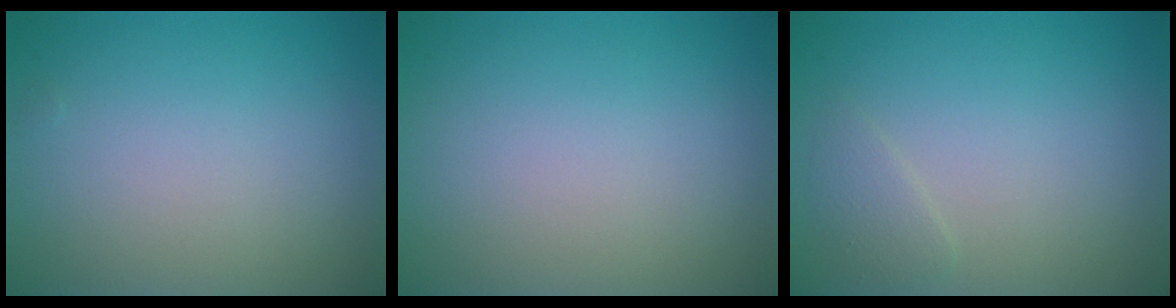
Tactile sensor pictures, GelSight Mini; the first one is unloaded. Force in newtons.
{"total": 0.0}
{"total": 1.1, "press": 1.1, "slide": 0.1}